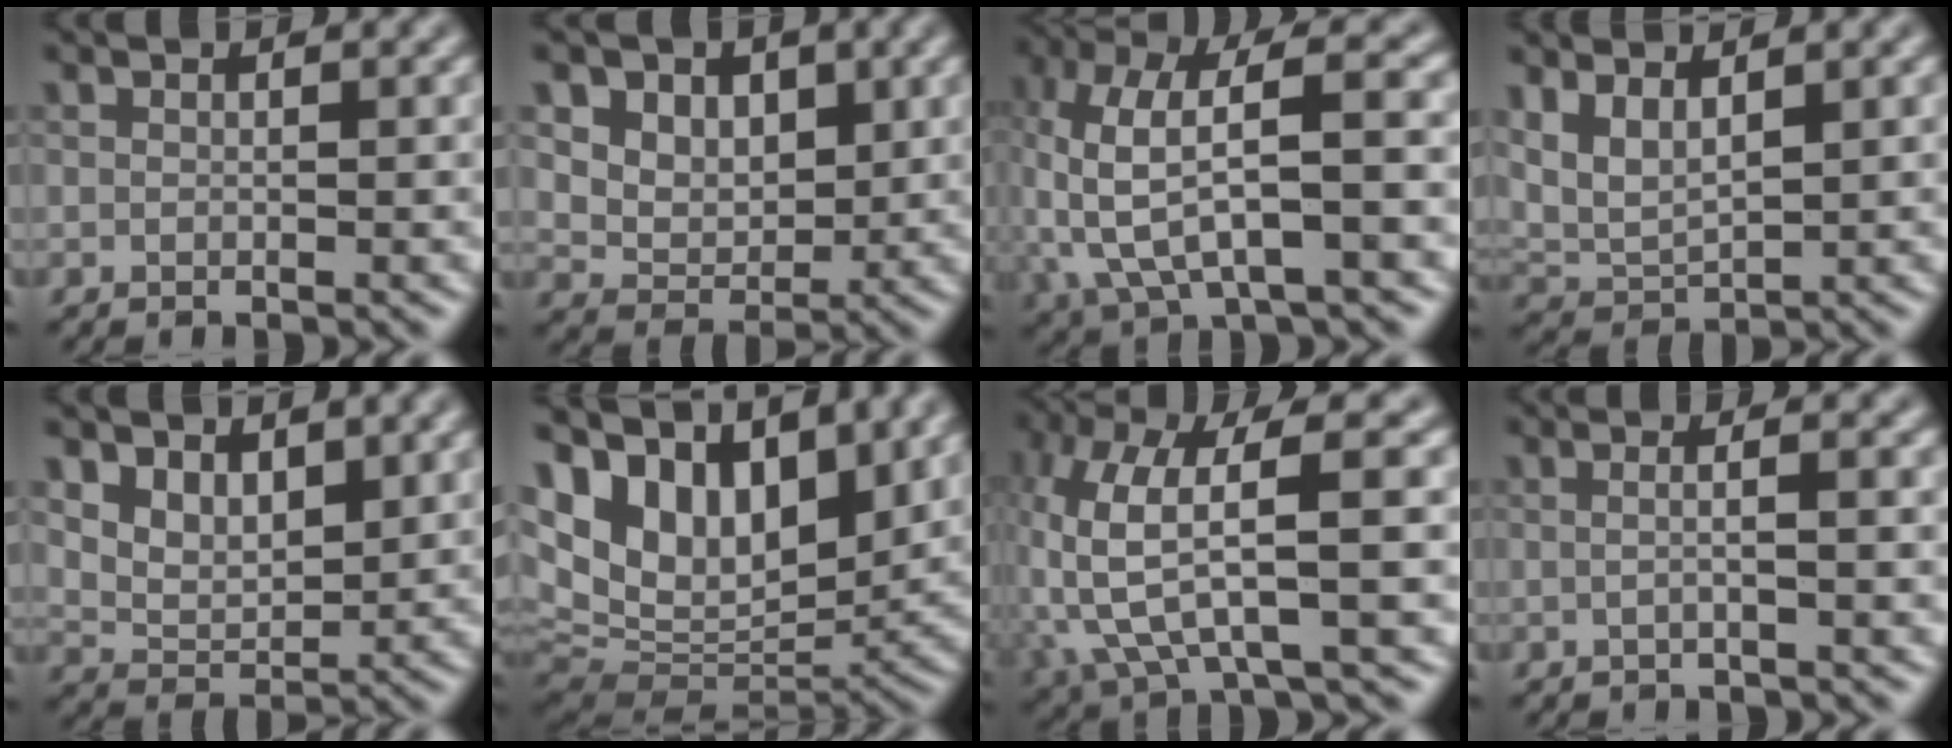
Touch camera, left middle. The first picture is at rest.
{"total": 7.2, "force": [3.5, 5.4, 3.3], "torque": [-0.068, -0.004, 0.064]}
{"total": 7.9, "force": [-0.3, 2.9, 7.3], "torque": [-0.161, 0.017, -0.015]}
{"total": 3.3, "force": [1.6, 1.7, 2.3], "torque": [-0.058, -0.004, 0.037]}
{"total": 3.5, "force": [2.0, 2.3, 1.8], "torque": [-0.039, -0.014, 0.037]}
{"total": 13.4, "force": [7.5, 7.2, 8.5], "torque": [-0.190, 0.031, 0.131]}
{"total": 8.6, "force": [0.2, 2.8, 8.1], "torque": [-0.181, 0.010, -0.001]}
{"total": 2.6, "force": [0.2, 1.1, 2.4], "torque": [-0.011, 0.000, -0.020]}